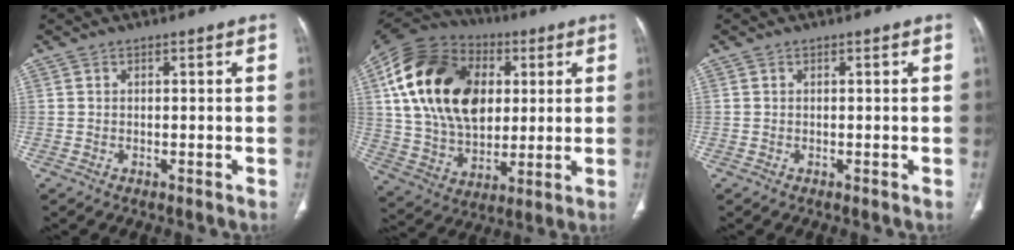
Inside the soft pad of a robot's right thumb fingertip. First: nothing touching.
{"total": 26.7, "force": [5.7, 18.0, 18.8], "torque": [-0.338, 0.003, 0.100]}
{"total": 0.0}